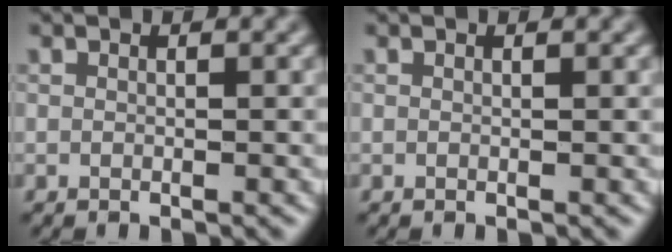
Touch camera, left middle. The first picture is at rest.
{"total": 0.0}